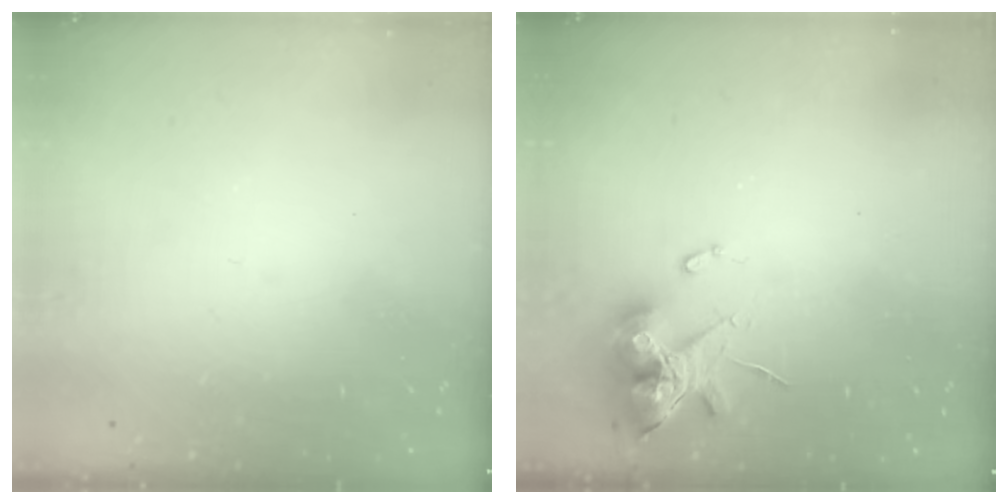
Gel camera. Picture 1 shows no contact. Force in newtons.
{"total": 11.7, "press": 11.5, "slide": 1.7}